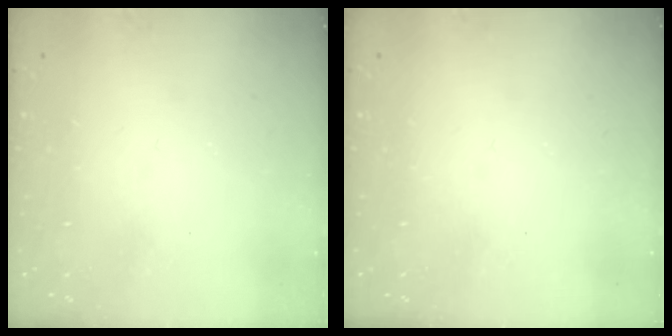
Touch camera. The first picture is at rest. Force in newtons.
{"total": 0.0}